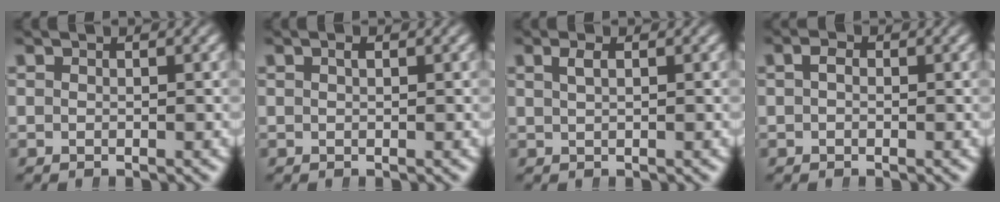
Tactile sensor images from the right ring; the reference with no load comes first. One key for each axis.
{"total": 0.8, "fx": 0.3, "fy": 0.3, "fz": 0.7, "tx": -0.003, "ty": 0.006, "tz": 0.004}
{"total": 1.2, "fx": 0.6, "fy": 0.0, "fz": 1.0, "tx": -0.016, "ty": 0.009, "tz": 0.011}
{"total": 1.4, "fx": 0.0, "fy": 1.0, "fz": 0.9, "tx": -0.020, "ty": 0.004, "tz": -0.001}